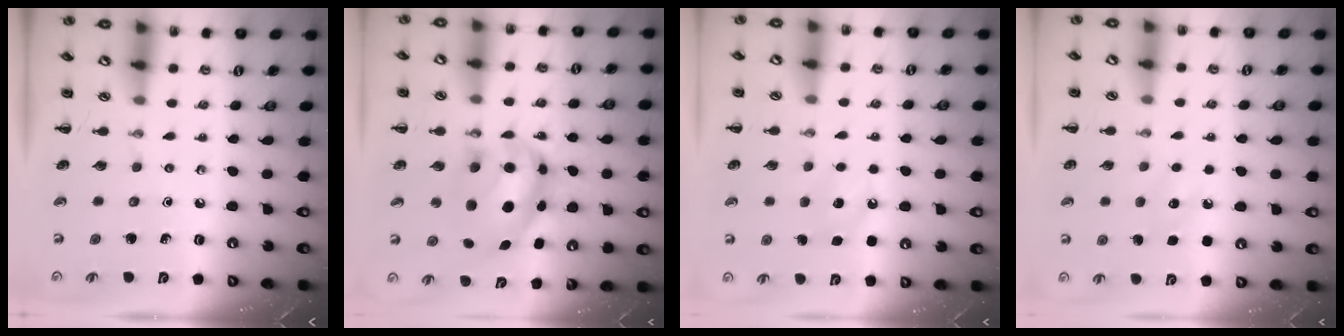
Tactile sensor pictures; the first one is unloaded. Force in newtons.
{"total": 9.1, "press": 8.9, "slide": 2.0}
{"total": 6.2, "press": 6.0, "slide": 1.7}
{"total": 6.4, "press": 6.3, "slide": 1.5}